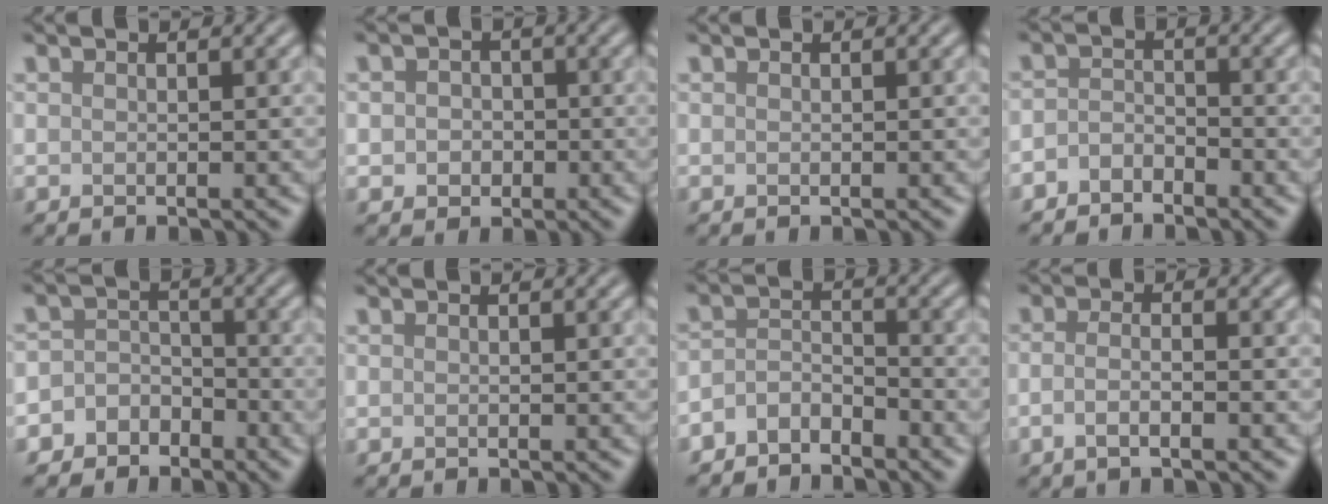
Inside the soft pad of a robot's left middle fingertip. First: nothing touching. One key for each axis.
{"total": 2.4, "fx": -0.2, "fy": 2.2, "fz": 1.0, "tx": -0.001, "ty": -0.003, "tz": -0.012}
{"total": 0.0}
{"total": 1.9, "fx": -1.5, "fy": 0.9, "fz": 0.5, "tx": -0.010, "ty": 0.006, "tz": -0.035}
{"total": 4.5, "fx": -2.9, "fy": 3.5, "fz": 0.2, "tx": 0.036, "ty": 0.004, "tz": -0.068}
{"total": 0.0}
{"total": 2.8, "fx": -2.4, "fy": 1.1, "fz": 0.9, "tx": -0.021, "ty": 0.006, "tz": -0.053}
{"total": 2.4, "fx": -0.9, "fy": 0.8, "fz": 2.1, "tx": -0.033, "ty": -0.002, "tz": -0.021}